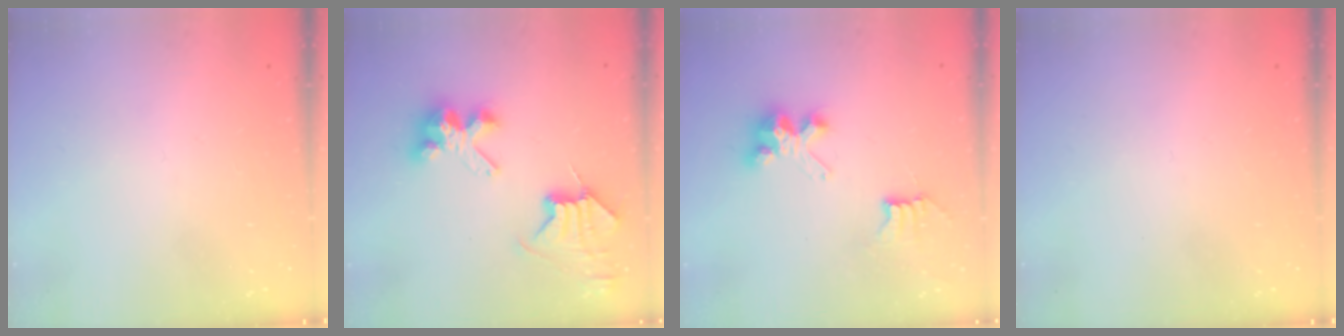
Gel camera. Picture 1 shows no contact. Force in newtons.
{"total": 8.6, "press": 8.5, "slide": 1.1}
{"total": 7.0, "press": 7.0, "slide": 0.2}
{"total": 0.0}